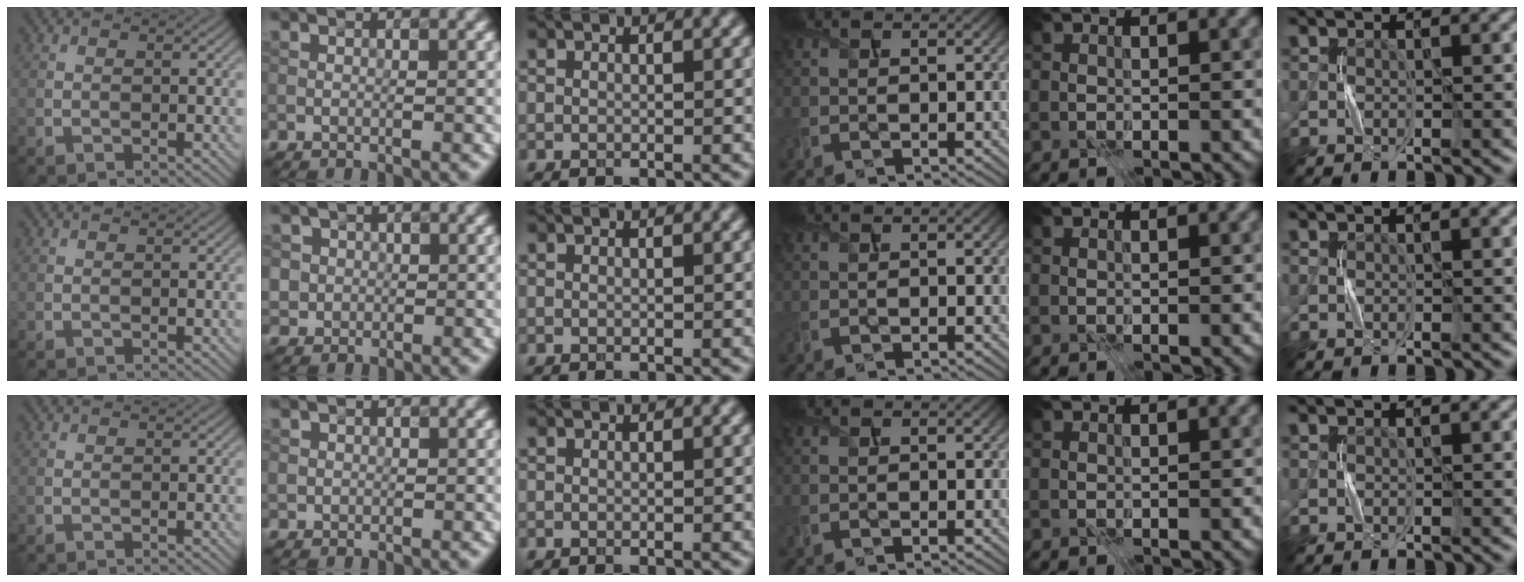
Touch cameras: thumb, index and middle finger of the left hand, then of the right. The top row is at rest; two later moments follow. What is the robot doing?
{"motion": "press", "object": "calculator"}